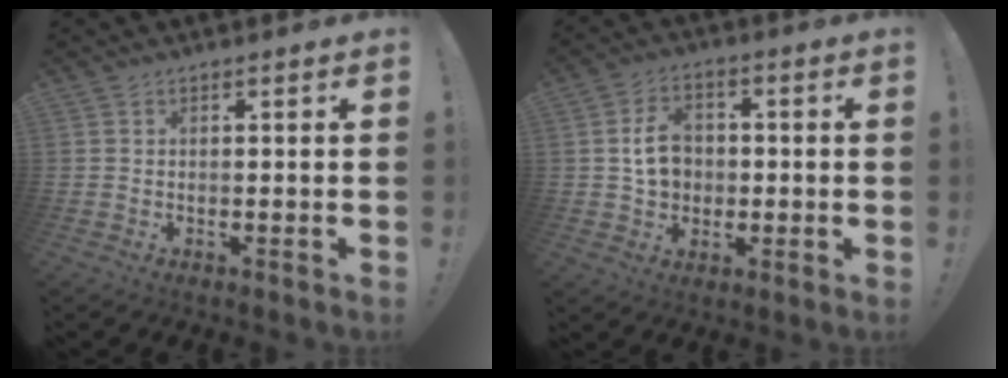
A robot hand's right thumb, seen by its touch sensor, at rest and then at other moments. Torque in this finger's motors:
{"motor_torque": [0.62, 0.54, -0.05, 0.04, 0.04]}